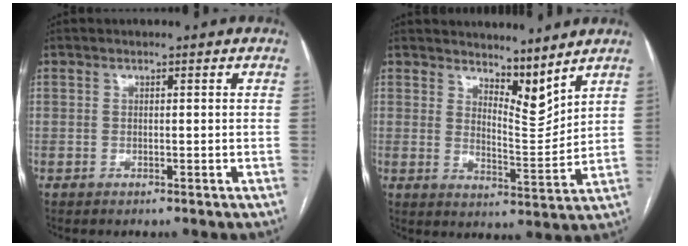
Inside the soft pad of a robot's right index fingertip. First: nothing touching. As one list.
[{"total": 6.2, "force": [5.5, 1.3, 2.7], "torque": [-0.047, -0.017, 0.099]}]